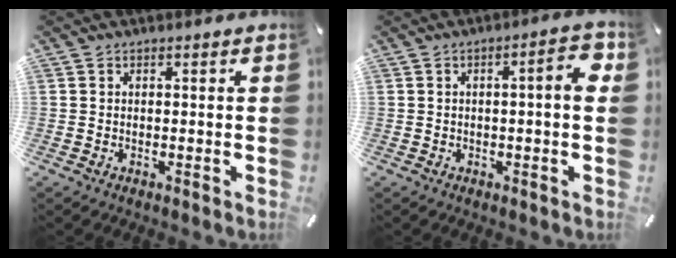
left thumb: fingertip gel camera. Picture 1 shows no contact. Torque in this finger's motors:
{"motor_torque": [0.11, -0.15, 0.35, 0.23, 0.04]}